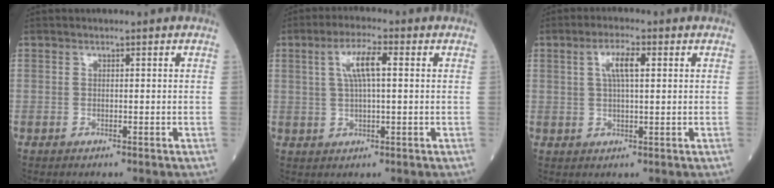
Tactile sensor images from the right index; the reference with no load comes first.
{"total": 5.9, "force": [1.5, 1.0, 5.6], "torque": [-0.111, 0.011, 0.029]}
{"total": 4.6, "force": [1.5, 1.0, 4.3], "torque": [-0.085, 0.008, 0.028]}